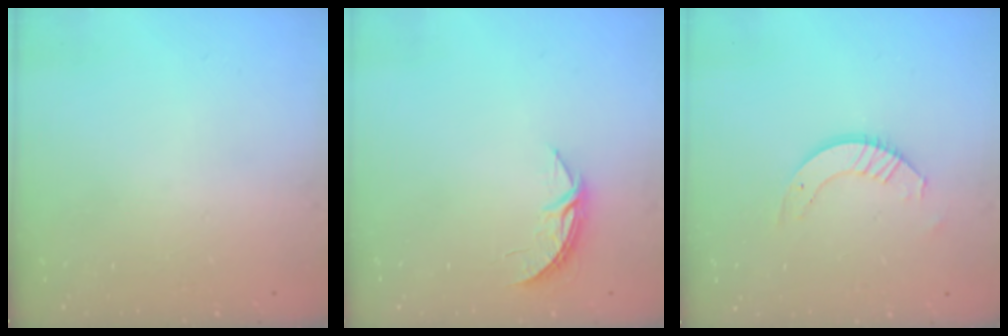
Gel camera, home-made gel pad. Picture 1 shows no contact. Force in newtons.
{"total": 3.7, "press": 3.7, "slide": 0.3}
{"total": 5.4, "press": 5.4, "slide": 0.5}